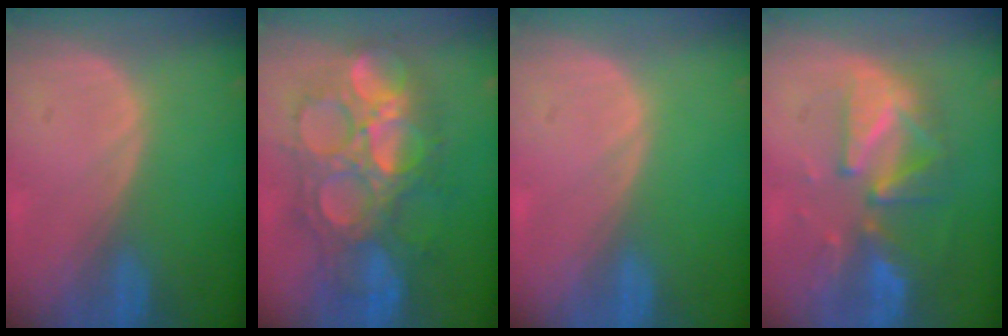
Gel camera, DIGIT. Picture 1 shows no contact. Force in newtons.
{"total": 11.8, "press": 11.7, "slide": 1.3}
{"total": 0.0}
{"total": 9.8, "press": 8.6, "slide": 4.7}